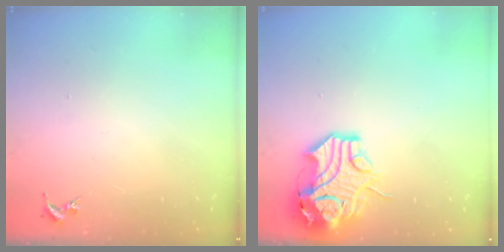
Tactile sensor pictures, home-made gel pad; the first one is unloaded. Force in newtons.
{"total": 15.4, "press": 15.3, "slide": 2.0}